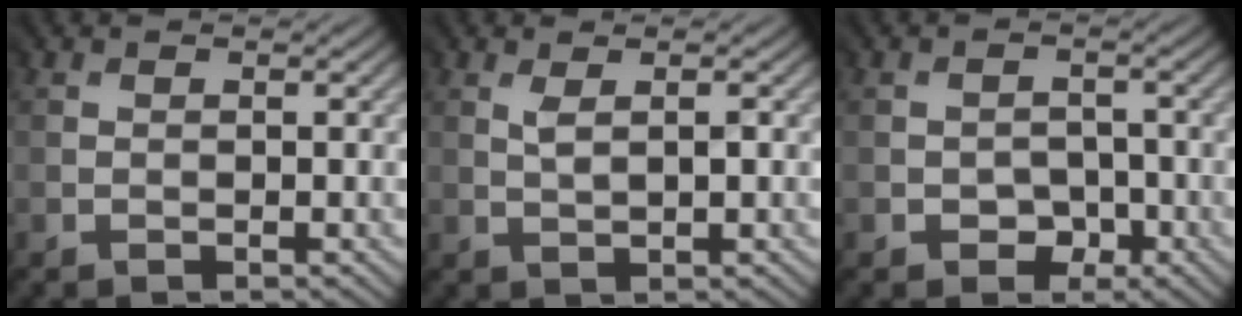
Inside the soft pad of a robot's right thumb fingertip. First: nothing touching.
{"total": 1.1, "force": [0.9, 0.0, 0.7], "torque": [-0.022, -0.001, 0.021]}
{"total": 2.0, "force": [-1.6, 1.2, -0.5], "torque": [0.017, -0.001, -0.027]}